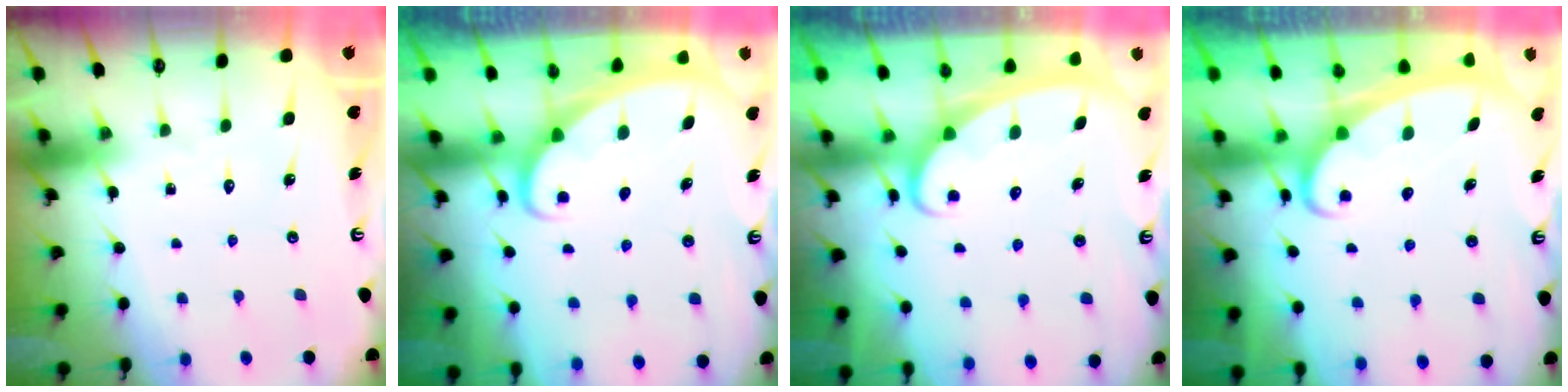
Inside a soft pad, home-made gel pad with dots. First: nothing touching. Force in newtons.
{"total": 1.7, "press": 1.7, "slide": 0.1}
{"total": 2.4, "press": 2.4, "slide": 0.4}
{"total": 2.4, "press": 2.3, "slide": 0.4}